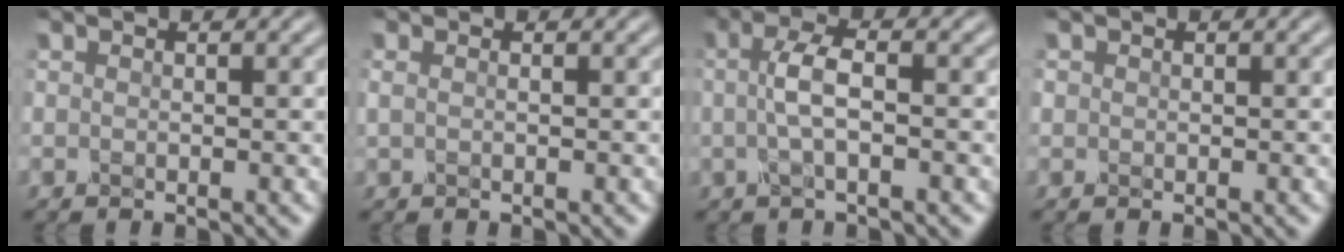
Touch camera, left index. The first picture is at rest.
{"total": 0.6, "force": [0.1, 0.2, 0.6], "torque": [-0.014, 0.002, 0.003]}
{"total": 3.1, "force": [0.1, 0.9, 3.0], "torque": [-0.062, 0.003, -0.002]}
{"total": 0.5, "force": [0.1, 0.5, 0.0], "torque": [0.004, 0.000, 0.000]}